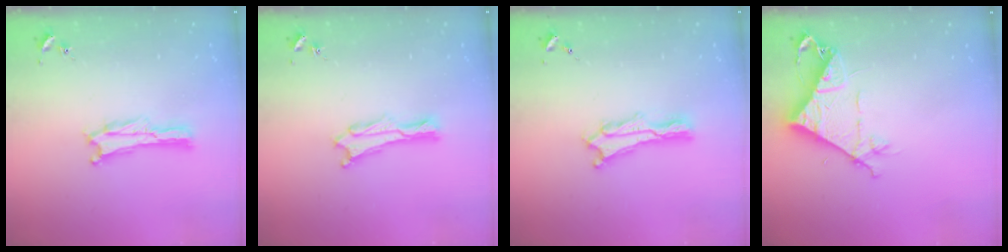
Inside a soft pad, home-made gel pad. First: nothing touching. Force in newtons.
{"total": 0.8, "press": 0.7, "slide": 0.2}
{"total": 2.2, "press": 2.2, "slide": 0.3}
{"total": 8.8, "press": 8.7, "slide": 0.9}